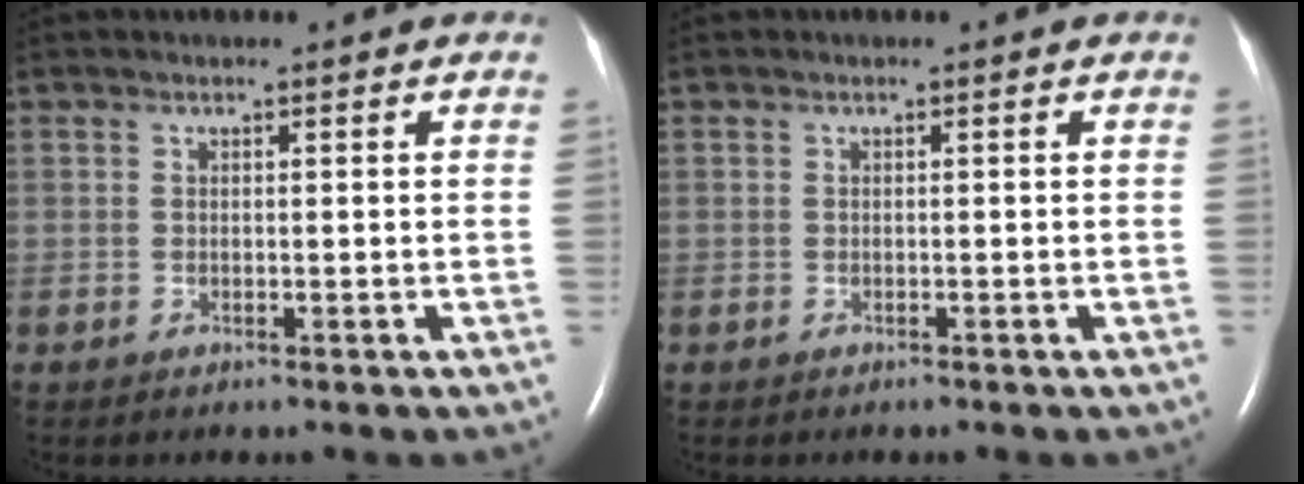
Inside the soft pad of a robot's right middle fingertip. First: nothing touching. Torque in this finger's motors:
{"motor_torque": [-0.35, 0.23, -0.14, -0.03]}